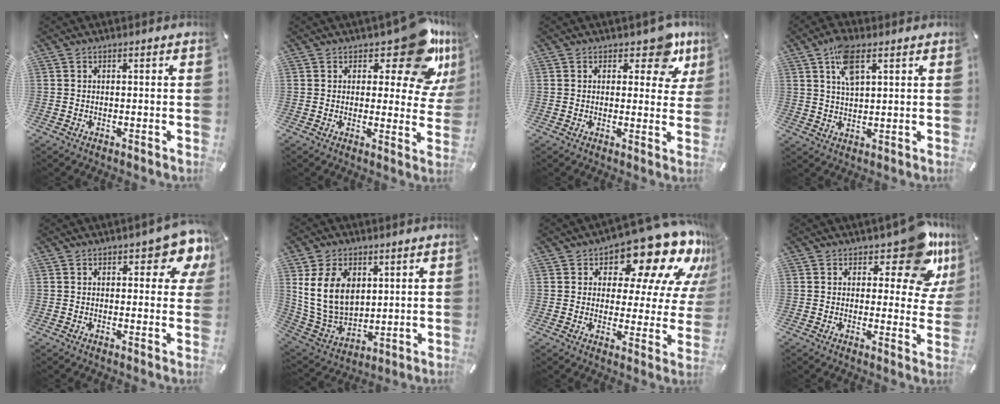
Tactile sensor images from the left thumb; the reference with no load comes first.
{"total": 17.0, "force": [9.8, 7.4, 11.8], "torque": [-0.133, -0.071, 0.161]}
{"total": 9.2, "force": [5.3, 5.2, 5.5], "torque": [-0.049, -0.032, 0.086]}
{"total": 7.3, "force": [3.7, 3.1, 5.5], "torque": [-0.110, 0.001, 0.066]}
{"total": 7.9, "force": [4.2, 3.5, 5.6], "torque": [-0.061, -0.021, 0.066]}
{"total": 13.4, "force": [4.4, 10.1, 7.6], "torque": [-0.164, -0.015, 0.082]}
{"total": 17.3, "force": [12.5, 7.2, 9.5], "torque": [-0.141, -0.095, 0.206]}
{"total": 14.0, "force": [8.2, 6.2, 9.5], "torque": [-0.110, -0.053, 0.137]}